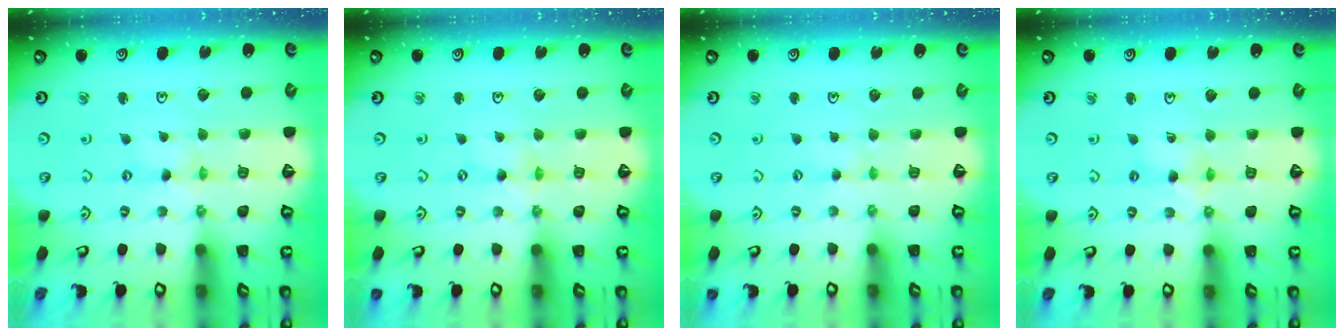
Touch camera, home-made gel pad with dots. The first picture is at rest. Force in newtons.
{"total": 0.6, "press": 0.6, "slide": 0.2}
{"total": 1.7, "press": 1.7, "slide": 0.3}
{"total": 3.1, "press": 3.1, "slide": 0.3}